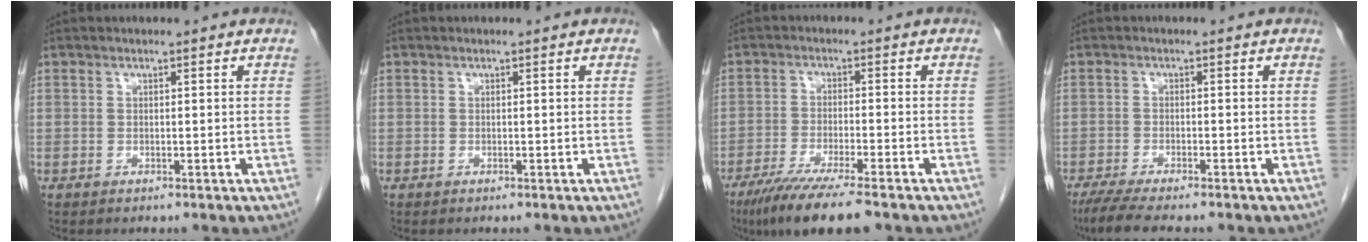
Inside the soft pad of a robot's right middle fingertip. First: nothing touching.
{"total": 0.0}
{"total": 9.5, "force": [-7.0, 0.2, 6.4], "torque": [-0.106, -0.026, -0.116]}
{"total": 7.3, "force": [-6.0, 0.7, 4.1], "torque": [-0.069, -0.020, -0.097]}